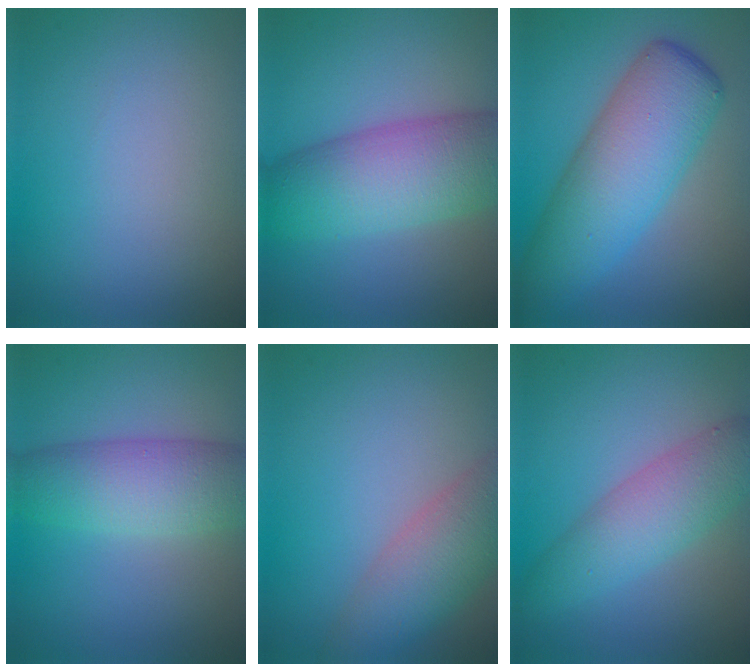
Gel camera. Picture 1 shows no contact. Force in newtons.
{"total": 8.3, "press": 8.3, "slide": 0.1}
{"total": 8.9, "press": 8.9, "slide": 0.2}
{"total": 6.0, "press": 6.0, "slide": 0.1}
{"total": 5.3, "press": 5.3, "slide": 0.3}
{"total": 4.9, "press": 4.9, "slide": 0.1}